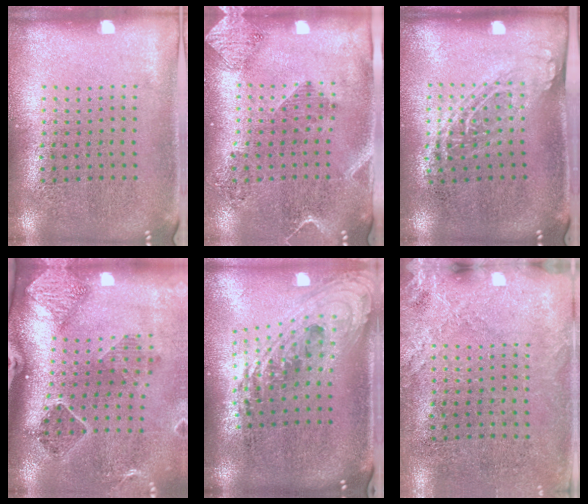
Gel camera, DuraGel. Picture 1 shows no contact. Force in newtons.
{"total": 1.9, "press": 1.7, "slide": 1.0}
{"total": 1.3, "press": 1.0, "slide": 0.8}
{"total": 1.8, "press": 1.6, "slide": 0.7}
{"total": 2.4, "press": 1.8, "slide": 1.6}
{"total": 2.5, "press": 2.1, "slide": 1.3}